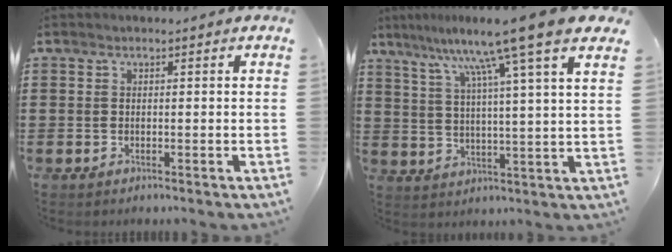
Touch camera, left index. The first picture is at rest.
{"total": 11.6, "force": [8.3, -1.2, 8.0], "torque": [-0.168, -0.043, 0.124]}